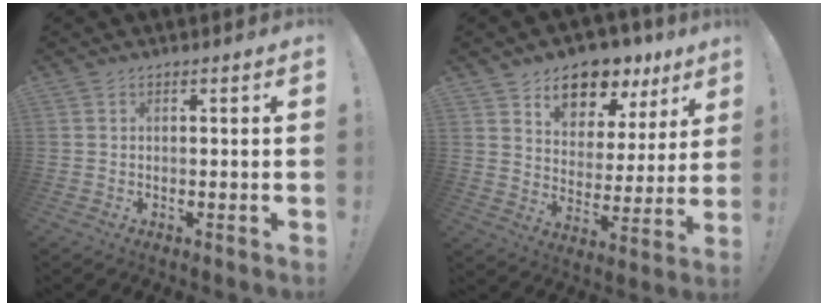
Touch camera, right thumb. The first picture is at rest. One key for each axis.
{"total": 11.6, "fx": 8.7, "fy": 6.5, "fz": 3.9, "tx": -0.049, "ty": -0.071, "tz": 0.157}